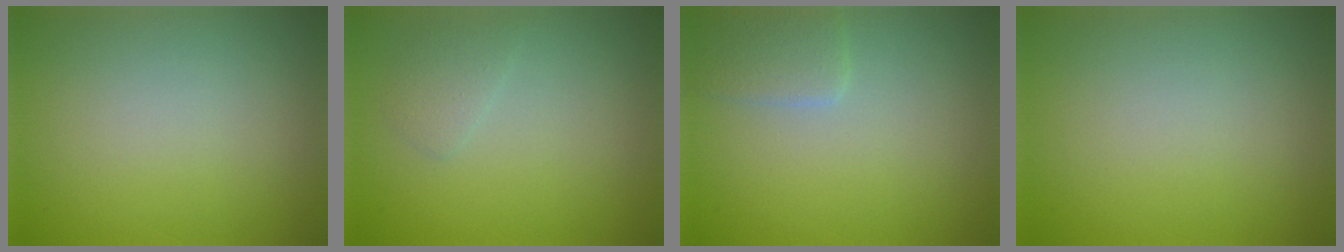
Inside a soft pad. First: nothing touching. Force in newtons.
{"total": 1.2, "press": 1.2, "slide": 0.1}
{"total": 2.1, "press": 2.1, "slide": 0.1}
{"total": 0.0}